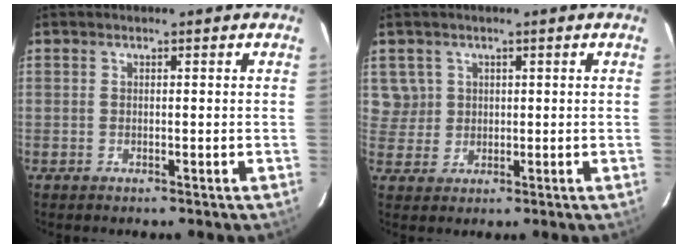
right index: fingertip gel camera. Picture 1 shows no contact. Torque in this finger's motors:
{"motor_torque": [-0.07, -0.02, -0.02, -0.01]}